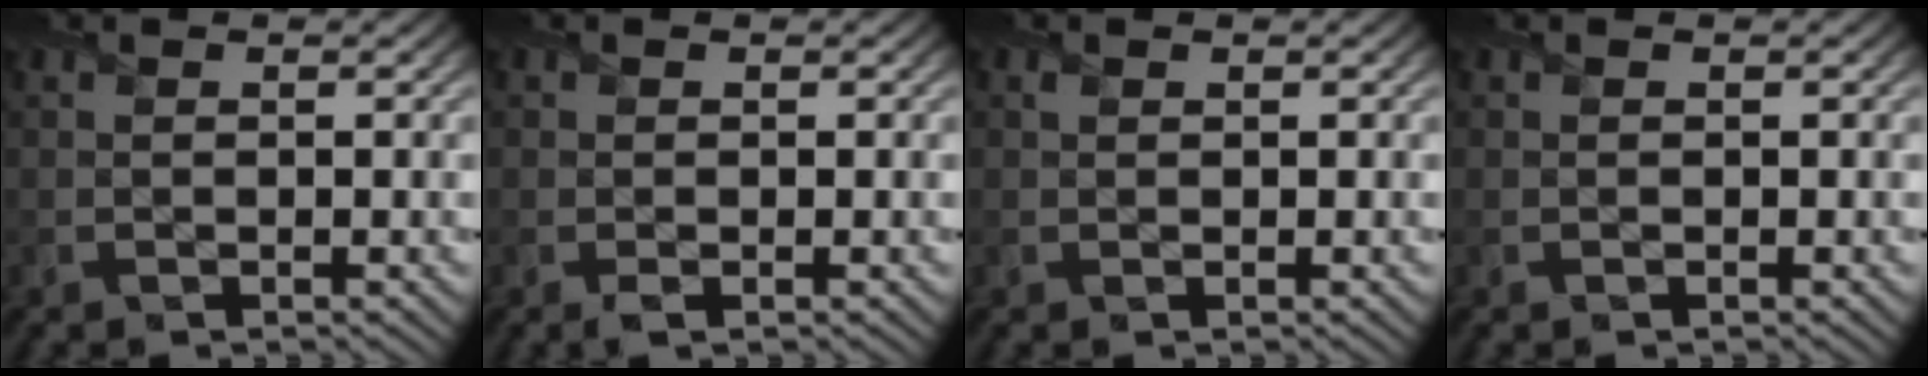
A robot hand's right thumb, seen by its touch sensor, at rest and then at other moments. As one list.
[{"total": 0.9, "force": [-0.3, 0.6, 0.6], "torque": [-0.015, -0.005, -0.007]}, {"total": 0.6, "force": [0.3, 0.5, 0.1], "torque": [-0.001, -0.002, 0.005]}, {"total": 0.0}]